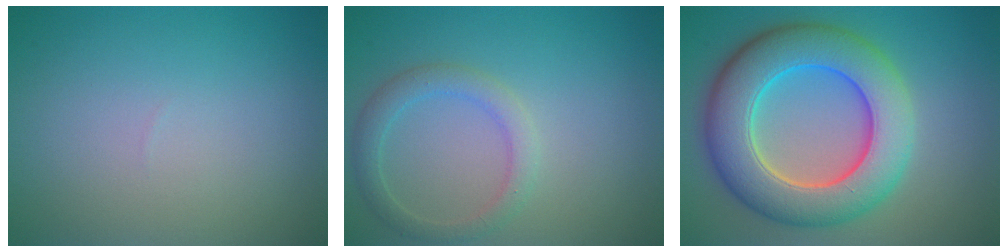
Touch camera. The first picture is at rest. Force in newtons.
{"total": 2.5, "press": 2.5, "slide": 0.1}
{"total": 10.1, "press": 10.1, "slide": 0.8}